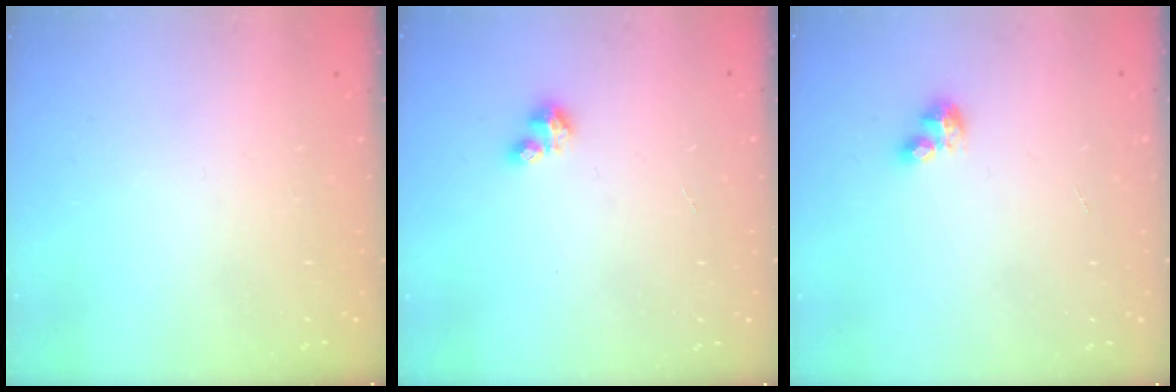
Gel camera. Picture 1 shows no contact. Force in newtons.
{"total": 4.2, "press": 4.2, "slide": 0.4}
{"total": 3.7, "press": 3.7, "slide": 0.4}